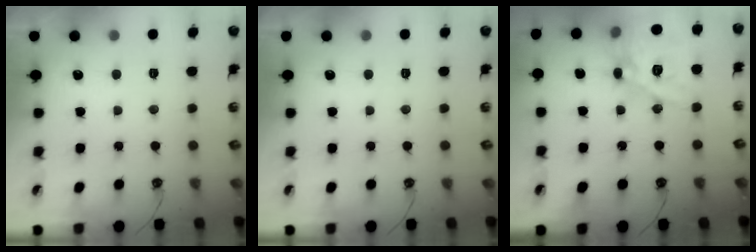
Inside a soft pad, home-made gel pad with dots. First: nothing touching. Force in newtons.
{"total": 0.0}
{"total": 19.5, "press": 19.3, "slide": 2.7}